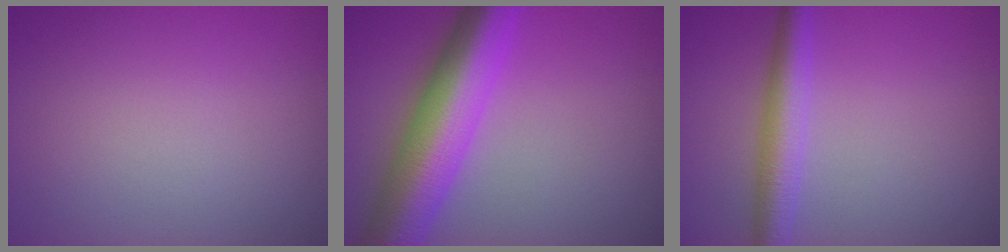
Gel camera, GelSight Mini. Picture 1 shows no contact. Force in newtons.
{"total": 10.0, "press": 10.0, "slide": 0.4}
{"total": 3.8, "press": 3.8, "slide": 0.1}